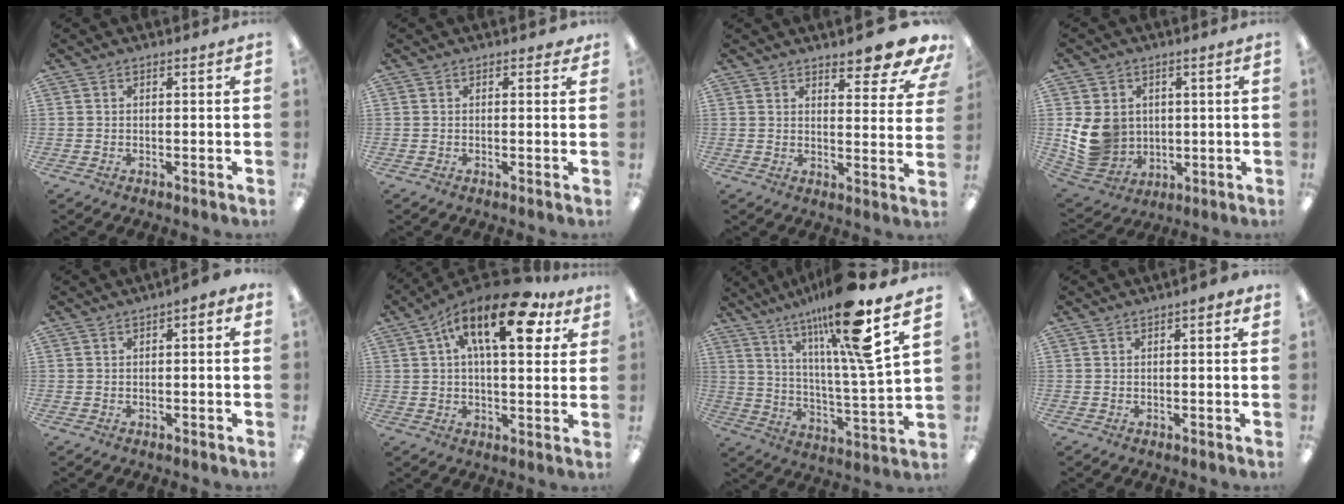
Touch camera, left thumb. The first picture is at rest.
{"total": 0.8, "force": [0.4, 0.6, 0.3], "torque": [0.000, 0.001, 0.004]}
{"total": 10.0, "force": [8.3, 2.6, 5.0], "torque": [-0.047, -0.066, 0.139]}
{"total": 11.2, "force": [1.0, 10.1, 4.7], "torque": [-0.120, -0.004, 0.028]}
{"total": 1.5, "force": [-0.6, 0.6, 1.2], "torque": [-0.021, 0.005, -0.011]}
{"total": 19.3, "force": [8.2, 8.3, 15.3], "torque": [-0.236, -0.024, 0.126]}
{"total": 20.5, "force": [14.6, 1.6, 14.3], "torque": [-0.247, -0.082, 0.220]}
{"total": 1.5, "force": [0.3, 0.5, 1.4], "torque": [-0.020, 0.003, 0.003]}